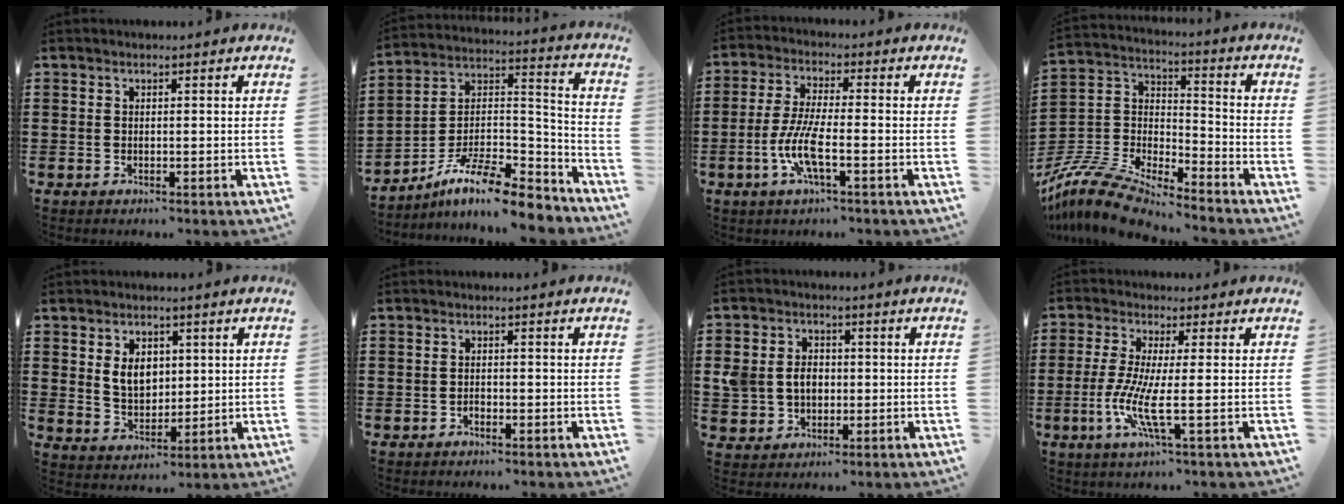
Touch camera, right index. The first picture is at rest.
{"total": 11.2, "force": [-9.2, 2.6, 5.8], "torque": [-0.111, 0.018, -0.180]}
{"total": 7.3, "force": [-2.7, 1.6, 6.6], "torque": [-0.152, -0.014, -0.058]}
{"total": 9.9, "force": [-9.2, 1.5, 3.1], "torque": [-0.089, 0.004, -0.193]}
{"total": 5.5, "force": [1.3, 4.0, 3.5], "torque": [-0.065, 0.007, 0.019]}
{"total": 1.0, "force": [-0.7, 0.6, 0.4], "torque": [-0.010, -0.001, -0.014]}
{"total": 5.6, "force": [0.0, 4.8, 2.9], "torque": [-0.082, 0.011, -0.005]}
{"total": 6.8, "force": [-1.4, 0.4, 6.7], "torque": [-0.153, -0.022, -0.035]}